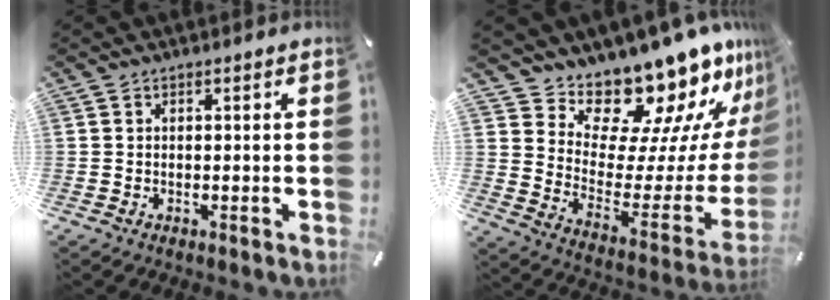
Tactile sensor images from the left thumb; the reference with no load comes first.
{"total": 18.9, "force": [17.3, 5.7, 5.1], "torque": [-0.072, -0.168, 0.291]}